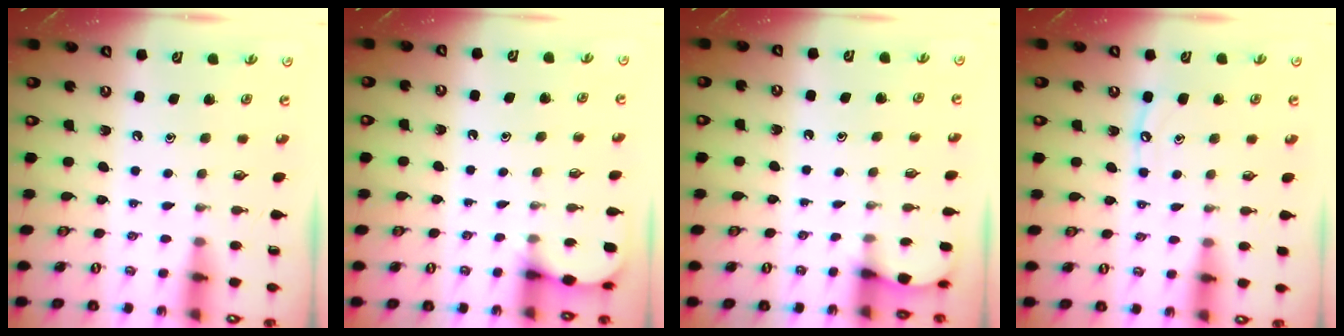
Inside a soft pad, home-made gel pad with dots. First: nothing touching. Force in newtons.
{"total": 2.9, "press": 2.9, "slide": 0.3}
{"total": 1.9, "press": 1.9, "slide": 0.2}
{"total": 4.9, "press": 4.9, "slide": 0.5}